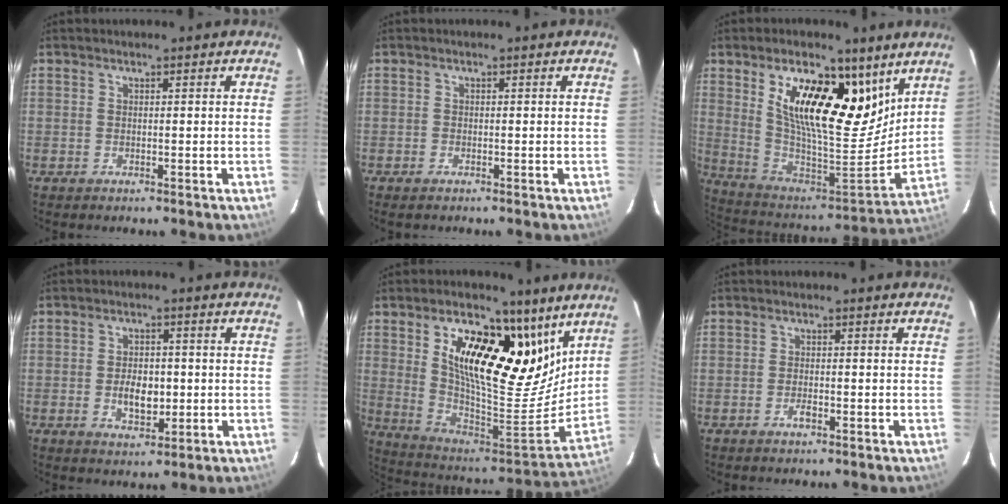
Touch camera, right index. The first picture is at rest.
{"total": 0.8, "force": [-0.6, 0.3, 0.3], "torque": [-0.006, -0.002, -0.014]}
{"total": 23.6, "force": [12.1, 10.4, 17.5], "torque": [-0.300, -0.004, 0.212]}
{"total": 5.8, "force": [-0.9, 3.5, 4.6], "torque": [-0.084, -0.001, -0.010]}
{"total": 25.5, "force": [12.9, 11.5, 18.7], "torque": [-0.316, -0.008, 0.222]}
{"total": 1.8, "force": [-1.0, 0.8, 1.3], "torque": [-0.028, -0.001, -0.018]}